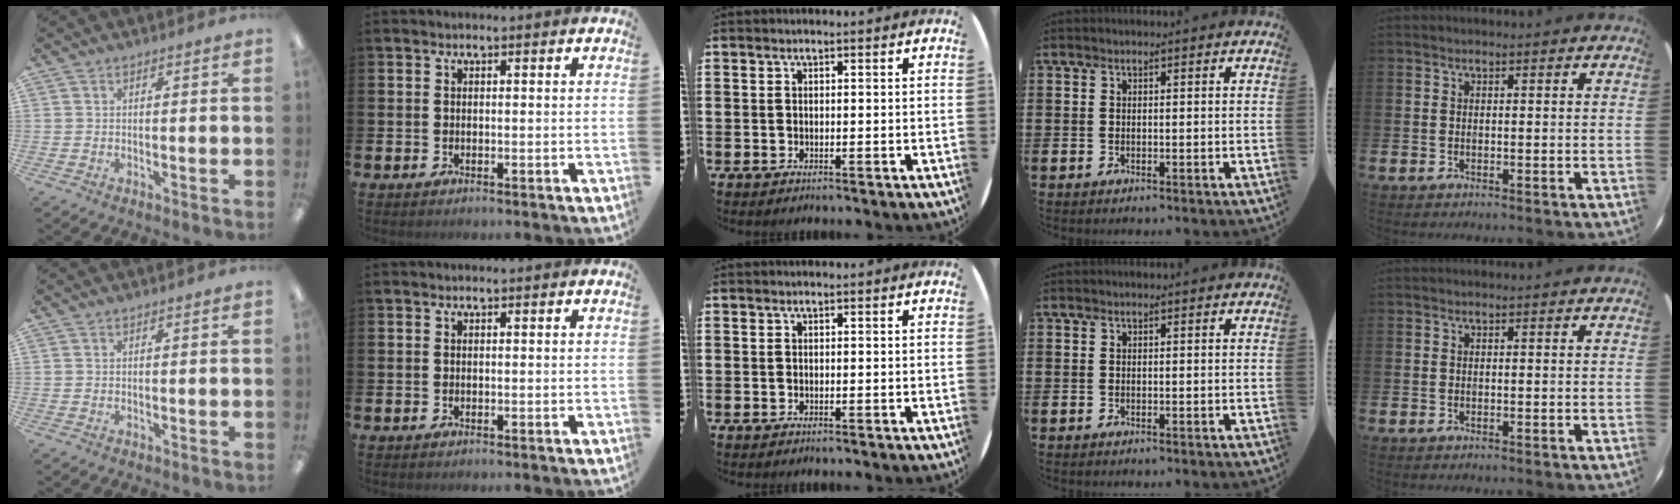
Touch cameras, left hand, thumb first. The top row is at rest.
{}